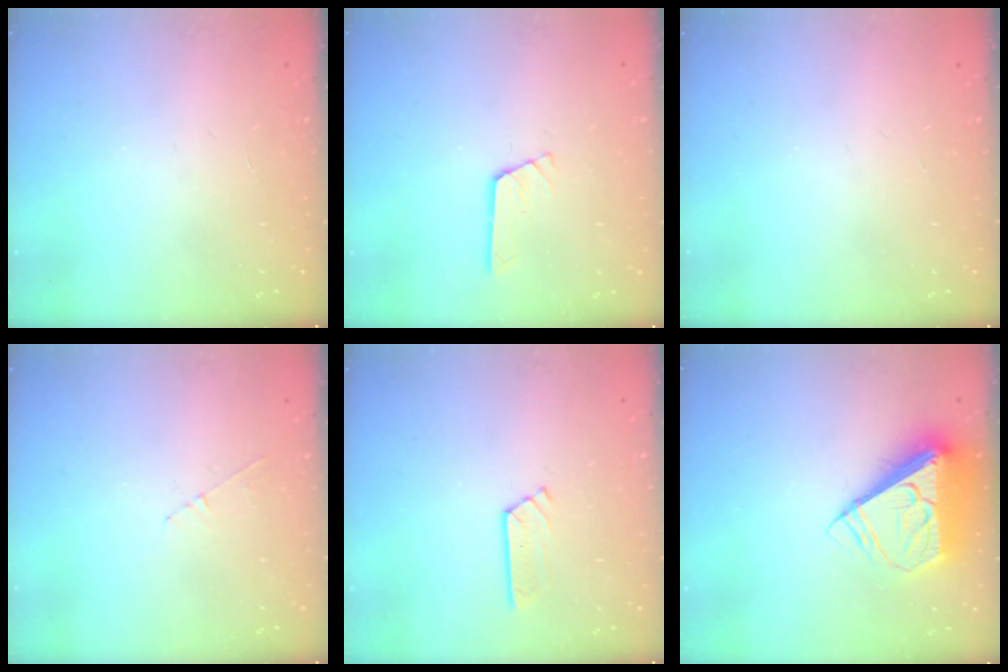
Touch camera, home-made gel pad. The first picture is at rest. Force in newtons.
{"total": 2.9, "press": 2.9, "slide": 0.1}
{"total": 0.0}
{"total": 3.6, "press": 3.5, "slide": 0.4}
{"total": 3.2, "press": 3.2, "slide": 0.3}
{"total": 10.3, "press": 10.2, "slide": 1.6}